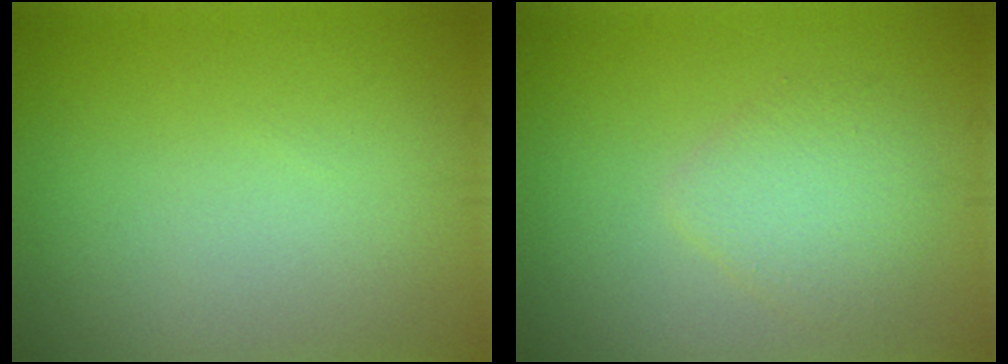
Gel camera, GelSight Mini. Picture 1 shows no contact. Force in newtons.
{"total": 2.5, "press": 2.5, "slide": 0.2}